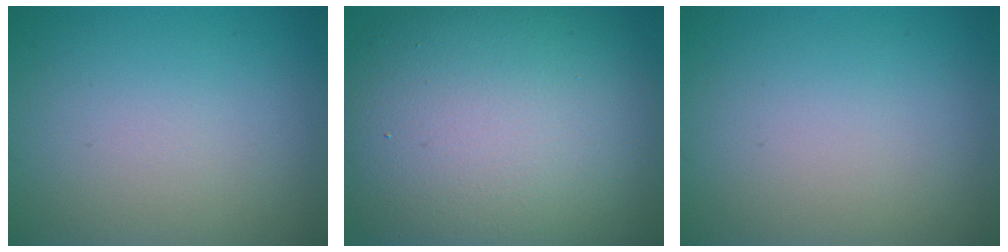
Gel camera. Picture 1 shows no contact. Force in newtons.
{"total": 15.8, "press": 15.8, "slide": 0.9}
{"total": 0.0}